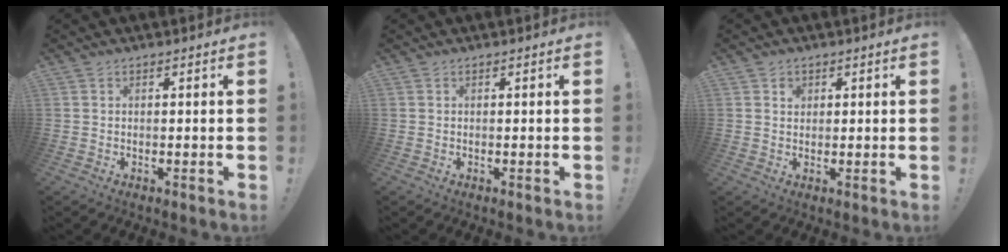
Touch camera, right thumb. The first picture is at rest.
{"total": 0.0}
{"total": 1.5, "force": [0.7, 1.3, 0.4], "torque": [0.016, -0.008, 0.008]}